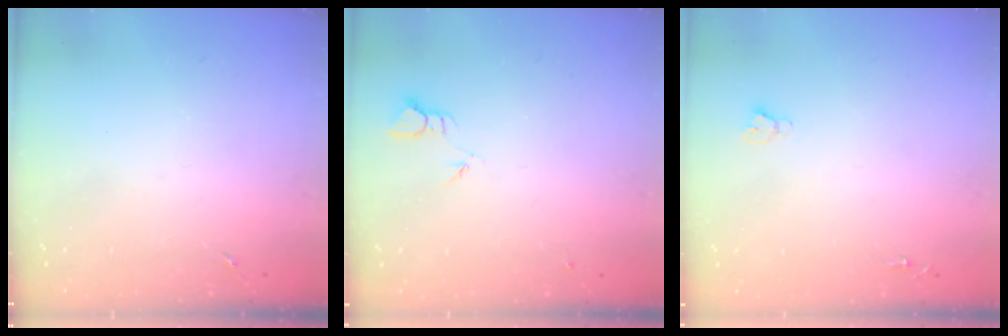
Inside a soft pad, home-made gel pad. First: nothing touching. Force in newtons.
{"total": 2.3, "press": 2.3, "slide": 0.1}
{"total": 2.7, "press": 2.7, "slide": 0.0}